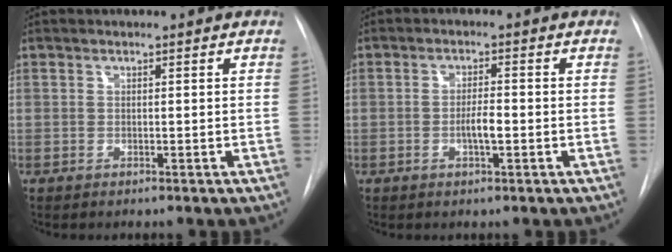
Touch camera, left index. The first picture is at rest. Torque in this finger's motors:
{"motor_torque": [0.46, 0.17, 0.09, 0.02]}